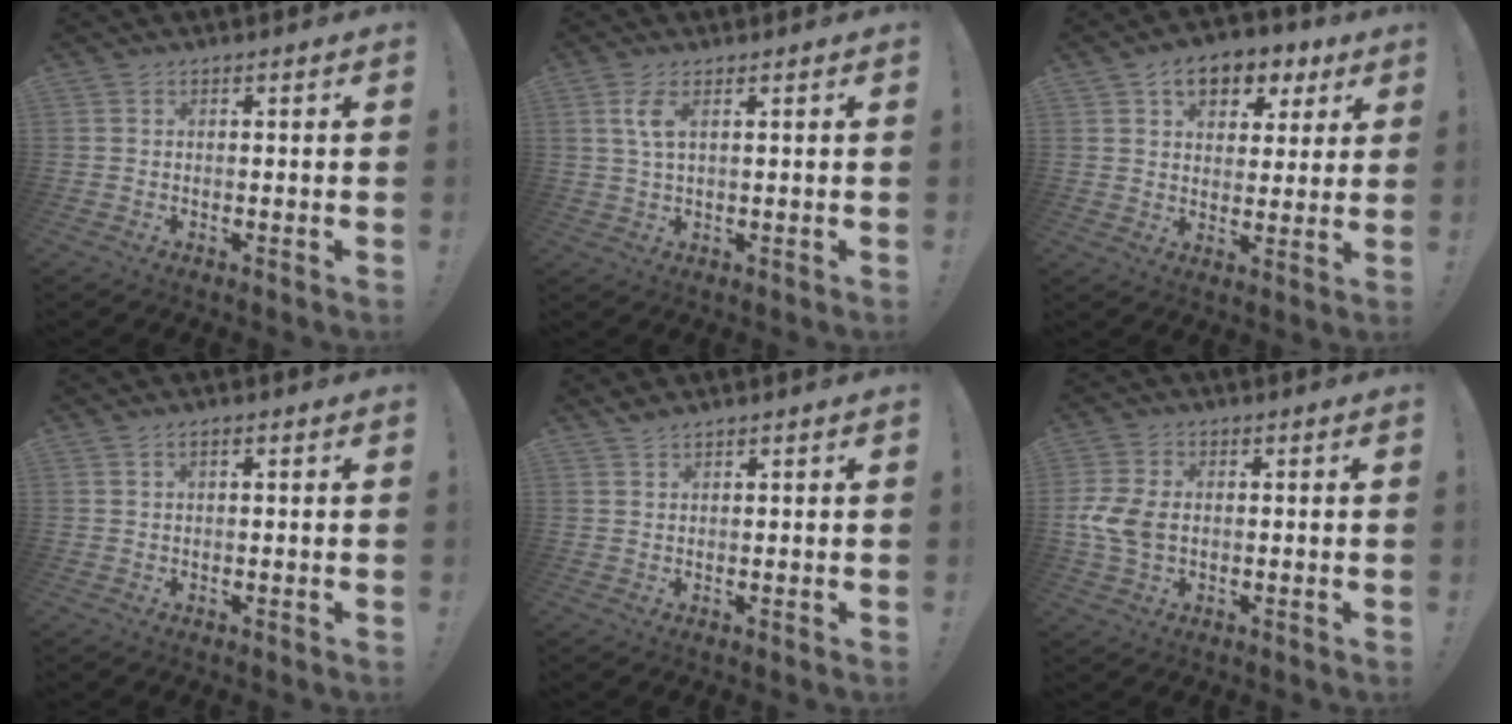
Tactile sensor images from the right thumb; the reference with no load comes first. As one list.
[{"total": 4.4, "force": [1.6, 1.3, 3.9], "torque": [-0.073, -0.001, 0.027]}, {"total": 9.7, "force": [4.9, 6.8, 5.0], "torque": [-0.067, -0.022, 0.090]}, {"total": 1.1, "force": [0.2, 0.5, 1.0], "torque": [-0.024, 0.003, 0.004]}, {"total": 1.3, "force": [1.1, 0.1, 0.5], "torque": [-0.006, -0.005, 0.021]}, {"total": 8.3, "force": [-0.5, 5.7, 6.0], "torque": [-0.132, -0.001, -0.008]}]